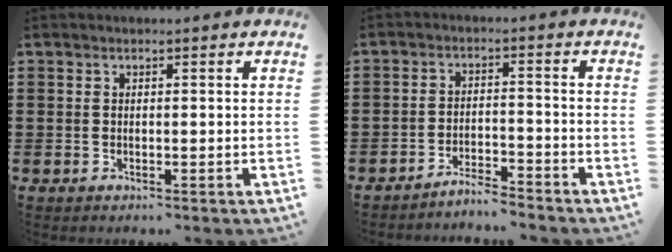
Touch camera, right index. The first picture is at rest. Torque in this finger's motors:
{"motor_torque": [0.13, 1.15, -0.01, -0.03]}